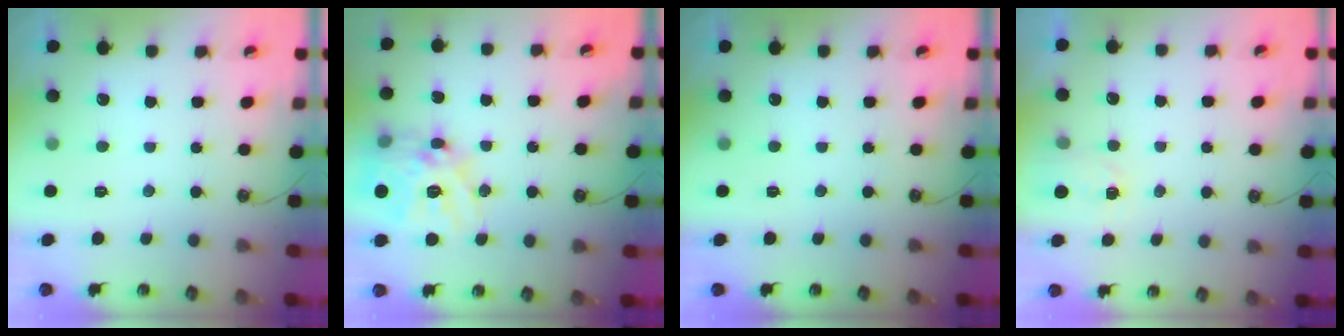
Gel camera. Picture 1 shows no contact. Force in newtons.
{"total": 19.4, "press": 19.3, "slide": 1.9}
{"total": 0.0}
{"total": 1.3, "press": 1.2, "slide": 0.2}